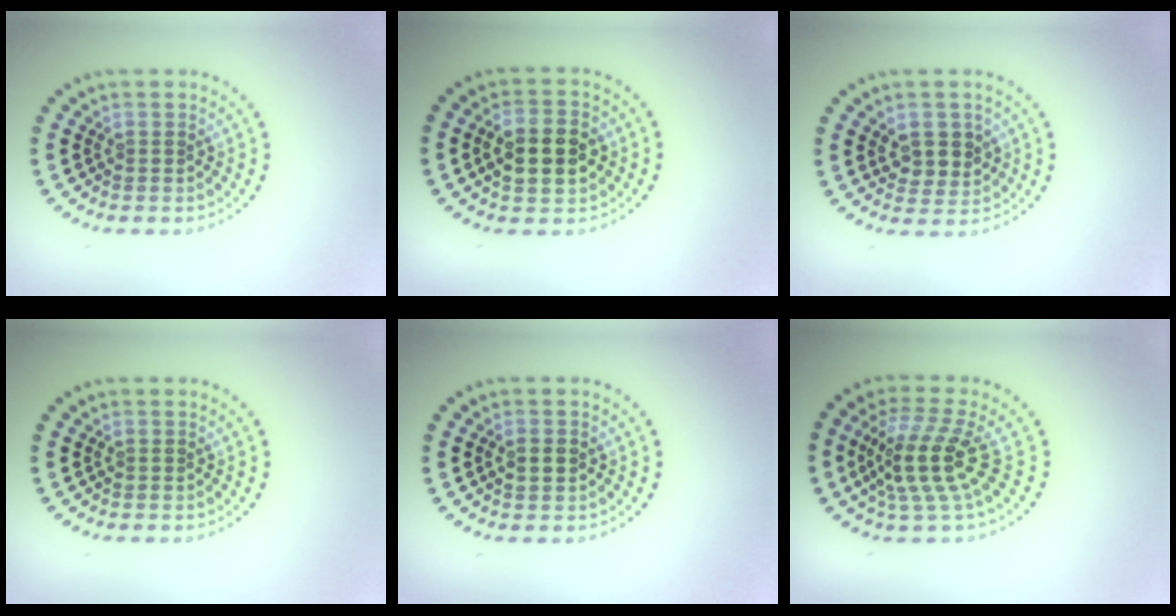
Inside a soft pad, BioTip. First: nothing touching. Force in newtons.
{"total": 5.1, "press": 5.0, "slide": 0.3}
{"total": 2.8, "press": 2.7, "slide": 0.8}
{"total": 0.0}
{"total": 2.0, "press": 2.0, "slide": 0.2}
{"total": 4.6, "press": 3.7, "slide": 2.6}